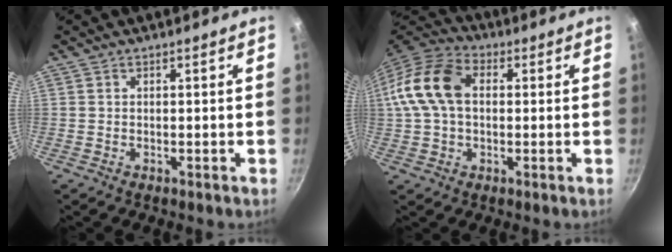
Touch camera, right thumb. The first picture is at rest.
{"total": 13.9, "force": [1.7, 9.4, 10.1], "torque": [-0.180, 0.027, 0.015]}